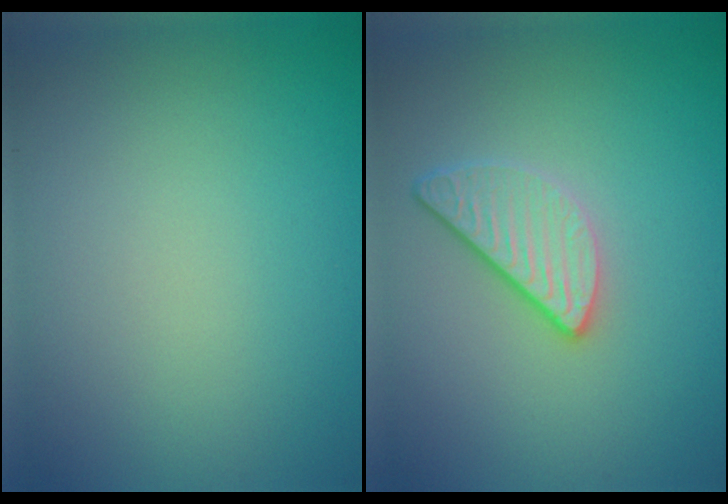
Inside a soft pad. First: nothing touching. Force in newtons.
{"total": 2.9, "press": 2.3, "slide": 1.7}